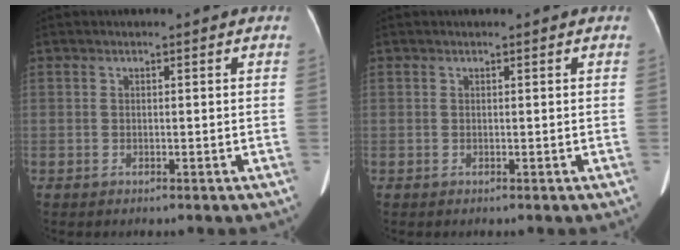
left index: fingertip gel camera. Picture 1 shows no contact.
{"total": 0.0}